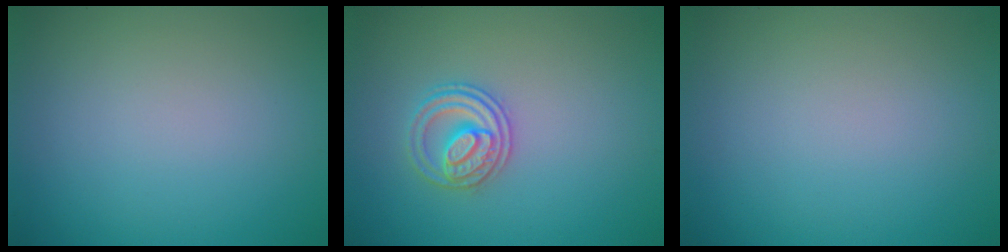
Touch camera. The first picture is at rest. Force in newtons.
{"total": 2.6, "press": 2.5, "slide": 0.7}
{"total": 0.0}